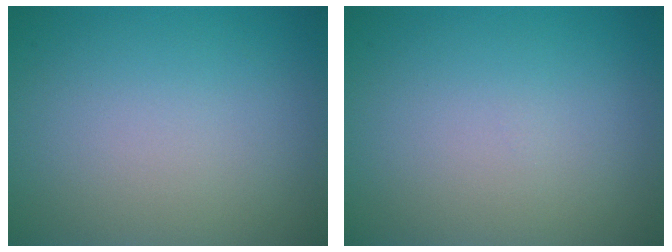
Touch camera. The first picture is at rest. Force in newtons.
{"total": 0.0}